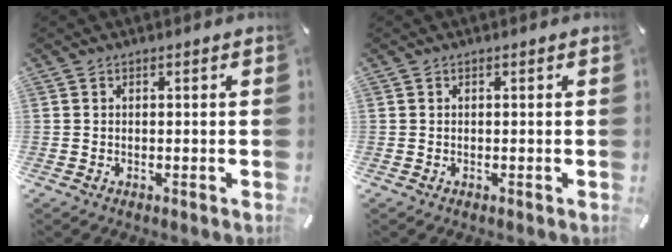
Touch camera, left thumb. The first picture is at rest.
{"total": 0.0}